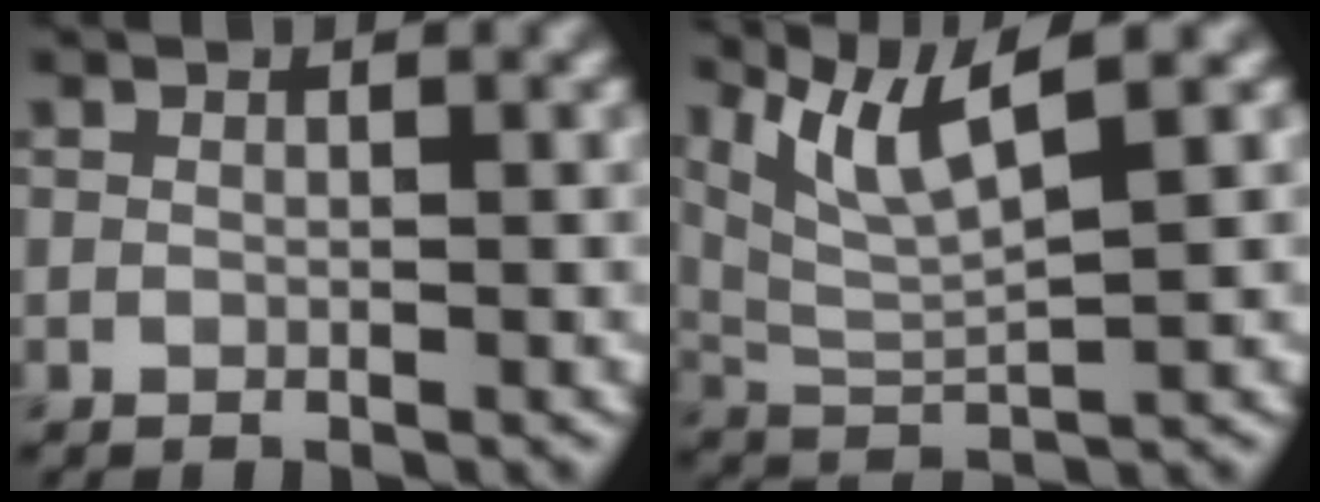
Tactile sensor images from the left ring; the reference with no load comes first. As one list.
[{"total": 5.8, "force": [3.8, 1.1, 4.3], "torque": [-0.086, 0.006, 0.079]}]